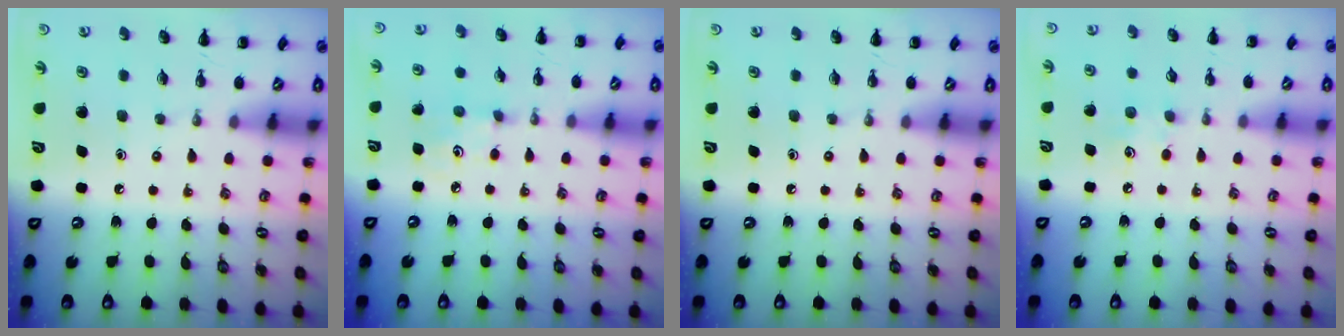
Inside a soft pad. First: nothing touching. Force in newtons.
{"total": 3.7, "press": 3.6, "slide": 1.1}
{"total": 0.0}
{"total": 4.1, "press": 3.9, "slide": 1.1}